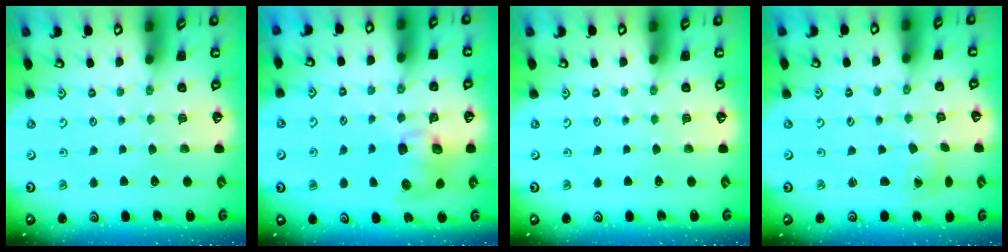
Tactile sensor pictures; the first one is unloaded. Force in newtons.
{"total": 9.2, "press": 9.1, "slide": 1.2}
{"total": 0.0}
{"total": 2.1, "press": 2.1, "slide": 0.2}